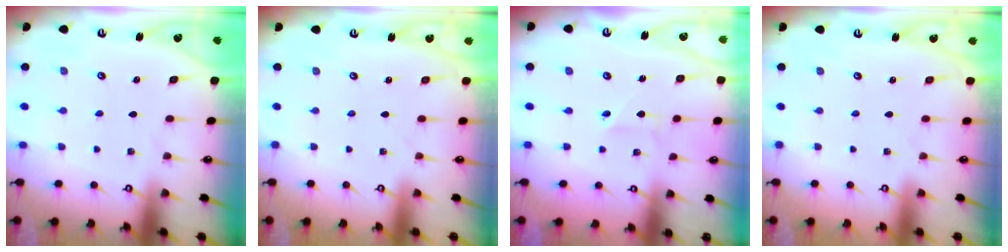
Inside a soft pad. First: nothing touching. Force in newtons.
{"total": 0.0}
{"total": 2.7, "press": 2.6, "slide": 0.3}
{"total": 0.0}